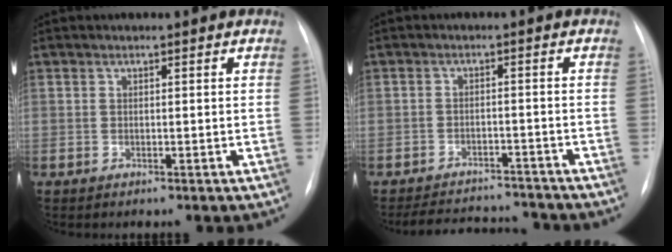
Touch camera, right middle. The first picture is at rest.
{"total": 9.2, "force": [-8.7, 2.4, 1.4], "torque": [-0.022, 0.008, -0.120]}